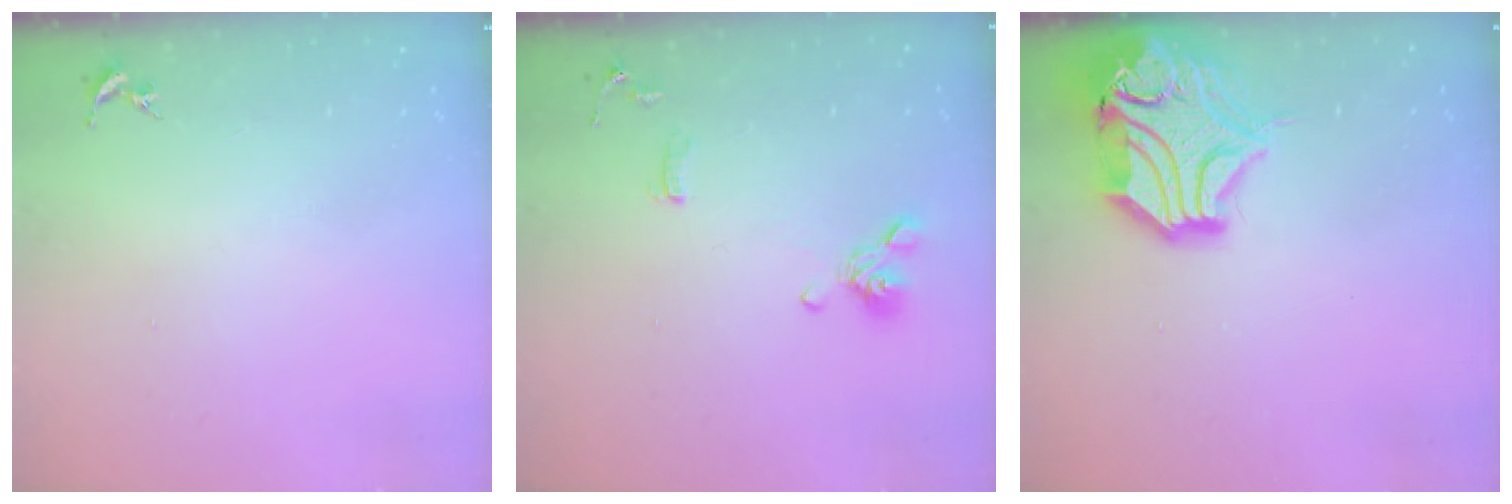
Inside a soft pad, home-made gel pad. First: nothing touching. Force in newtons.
{"total": 11.2, "press": 11.0, "slide": 2.0}
{"total": 21.7, "press": 21.5, "slide": 2.9}